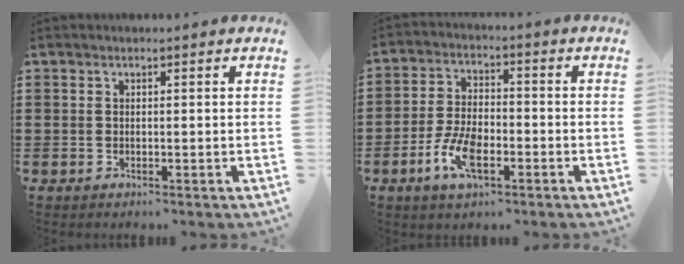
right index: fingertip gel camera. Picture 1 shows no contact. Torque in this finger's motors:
{"motor_torque": [1.00, 0.99, 0.24, 0.14]}